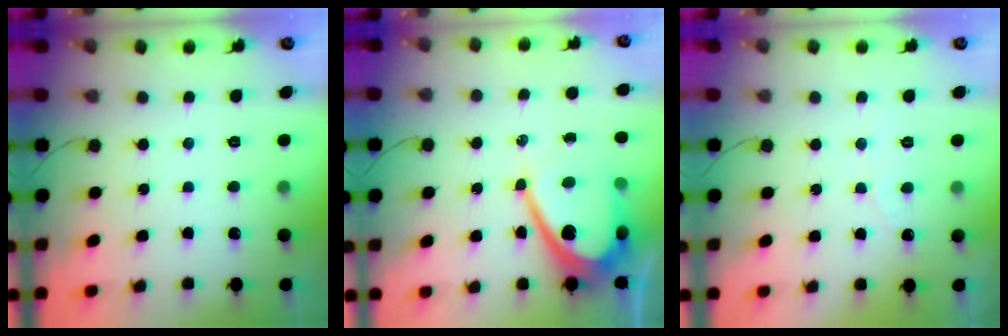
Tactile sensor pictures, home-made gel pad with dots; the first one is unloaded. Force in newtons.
{"total": 13.2, "press": 13.2, "slide": 1.0}
{"total": 2.5, "press": 2.5, "slide": 0.2}